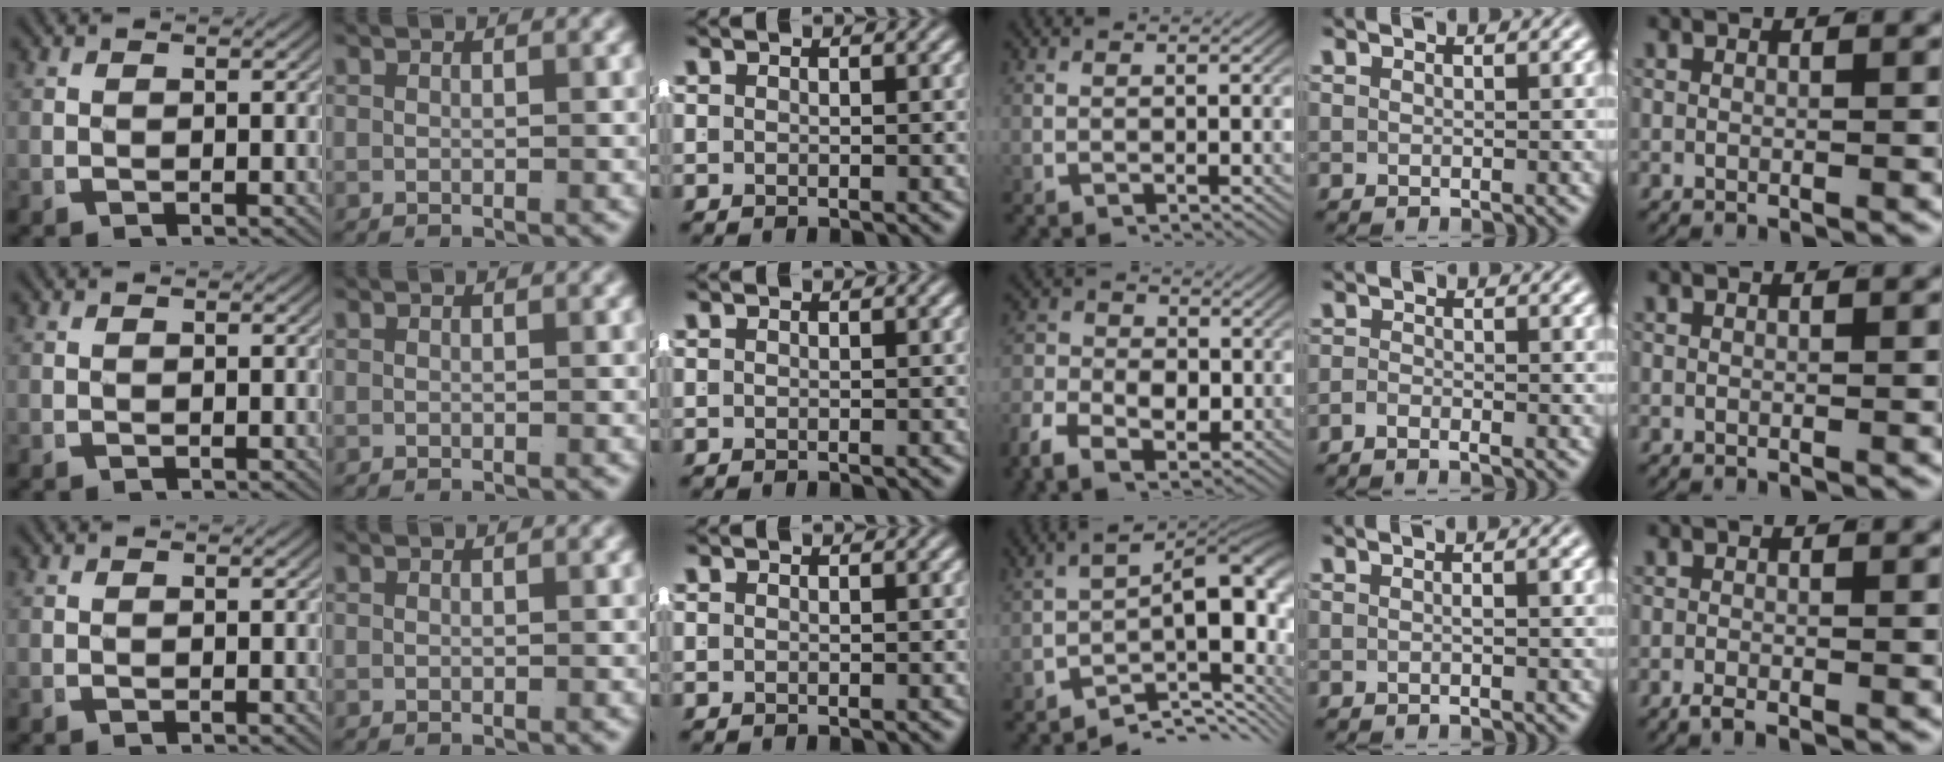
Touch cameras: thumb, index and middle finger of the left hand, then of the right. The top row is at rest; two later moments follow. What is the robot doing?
{"motion": "lift_and_place", "object": "jacket"}